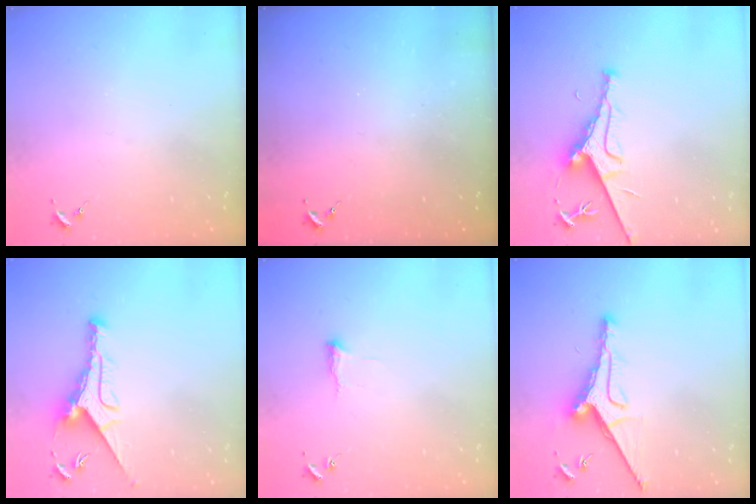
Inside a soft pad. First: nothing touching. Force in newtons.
{"total": 0.0}
{"total": 8.0, "press": 8.0, "slide": 1.0}
{"total": 9.2, "press": 9.2, "slide": 0.5}
{"total": 6.4, "press": 6.3, "slide": 0.8}
{"total": 11.0, "press": 11.0, "slide": 0.8}